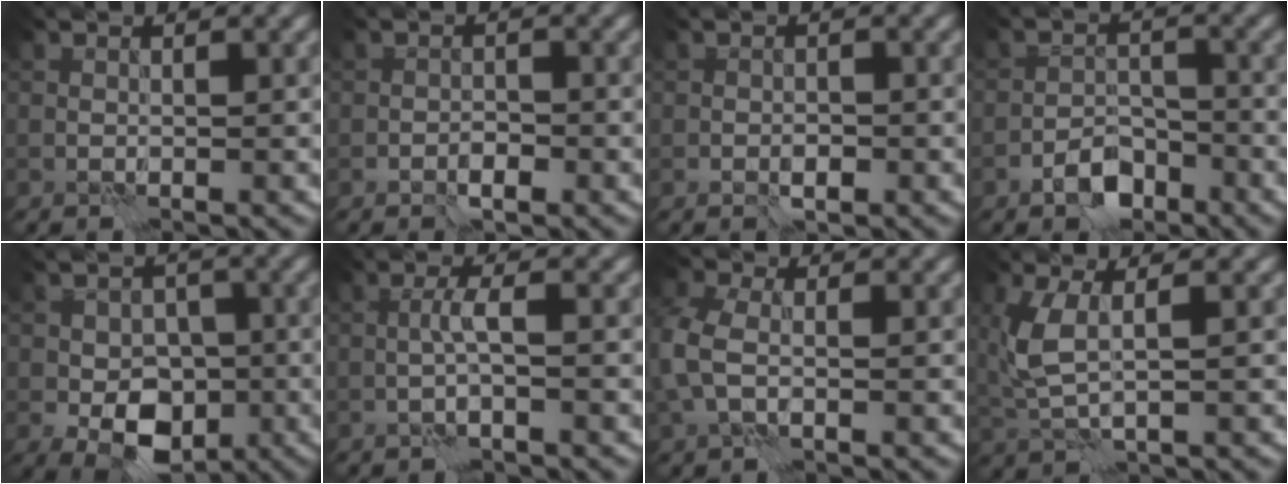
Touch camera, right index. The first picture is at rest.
{"total": 1.8, "force": [-1.0, 1.0, 1.1], "torque": [-0.015, 0.004, -0.017]}
{"total": 1.8, "force": [-0.7, 1.1, 1.2], "torque": [-0.020, -0.002, -0.012]}
{"total": 3.7, "force": [-2.6, 2.0, 1.9], "torque": [-0.025, 0.006, -0.050]}
{"total": 7.2, "force": [-2.2, 5.0, 4.8], "torque": [-0.064, -0.005, -0.038]}
{"total": 1.8, "force": [-0.3, 0.2, 1.8], "torque": [-0.036, 0.008, -0.010]}
{"total": 4.5, "force": [-0.2, 2.9, 3.4], "torque": [-0.092, 0.004, -0.014]}
{"total": 4.2, "force": [0.5, 1.6, 3.8], "torque": [-0.101, -0.003, 0.011]}